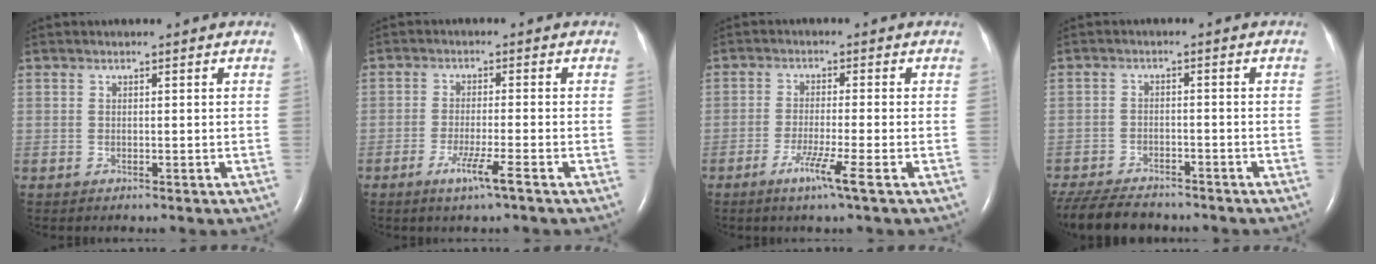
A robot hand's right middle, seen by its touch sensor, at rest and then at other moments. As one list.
[{"total": 4.4, "force": [-2.5, -0.4, 3.6], "torque": [-0.071, -0.011, -0.047]}, {"total": 4.9, "force": [-2.6, -0.8, 4.1], "torque": [-0.079, -0.013, -0.049]}, {"total": 11.0, "force": [-9.5, 3.3, 4.5], "torque": [-0.088, -0.017, -0.149]}]